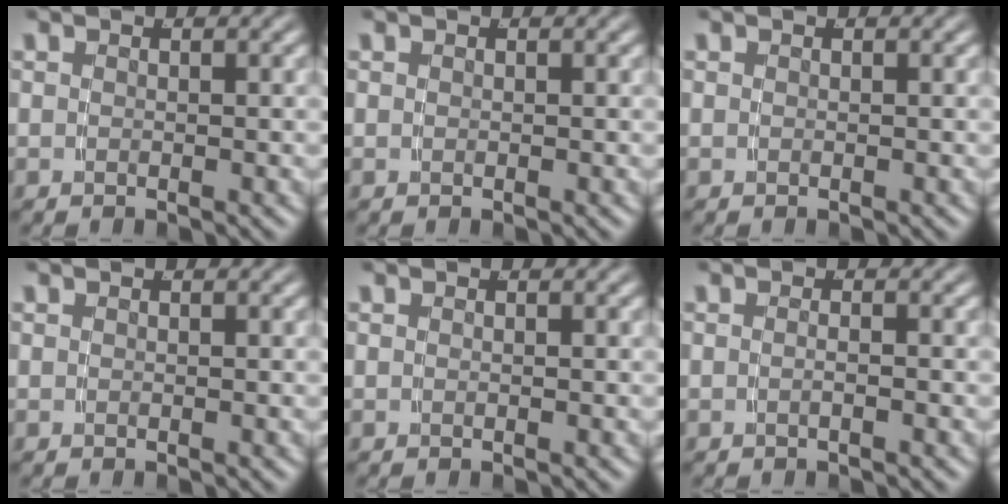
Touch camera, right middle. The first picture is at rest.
{"total": 0.0}
{"total": 0.0}
{"total": 0.0}
{"total": 0.0}
{"total": 0.9, "force": [-0.6, -0.3, 0.6], "torque": [-0.011, -0.001, -0.012]}